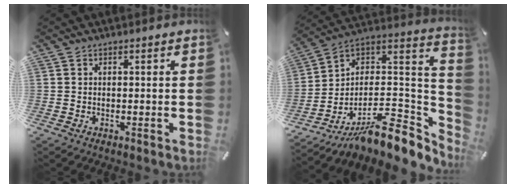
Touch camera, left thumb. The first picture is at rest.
{"total": 14.0, "force": [-6.4, 8.7, 8.9], "torque": [-0.088, -0.021, -0.102]}